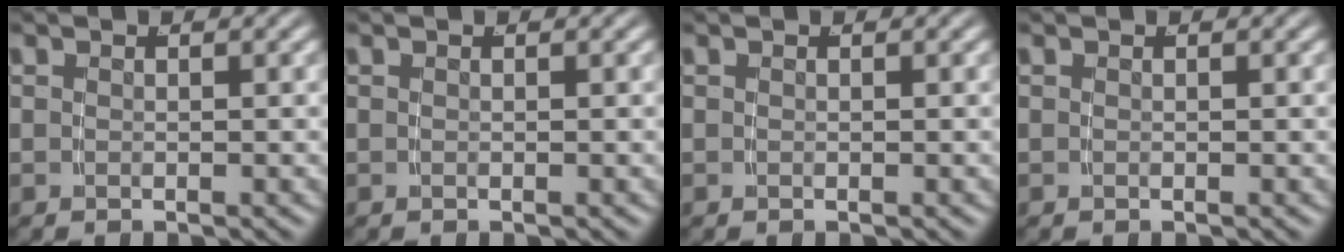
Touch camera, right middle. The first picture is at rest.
{"total": 0.0}
{"total": 0.0}
{"total": 0.0}